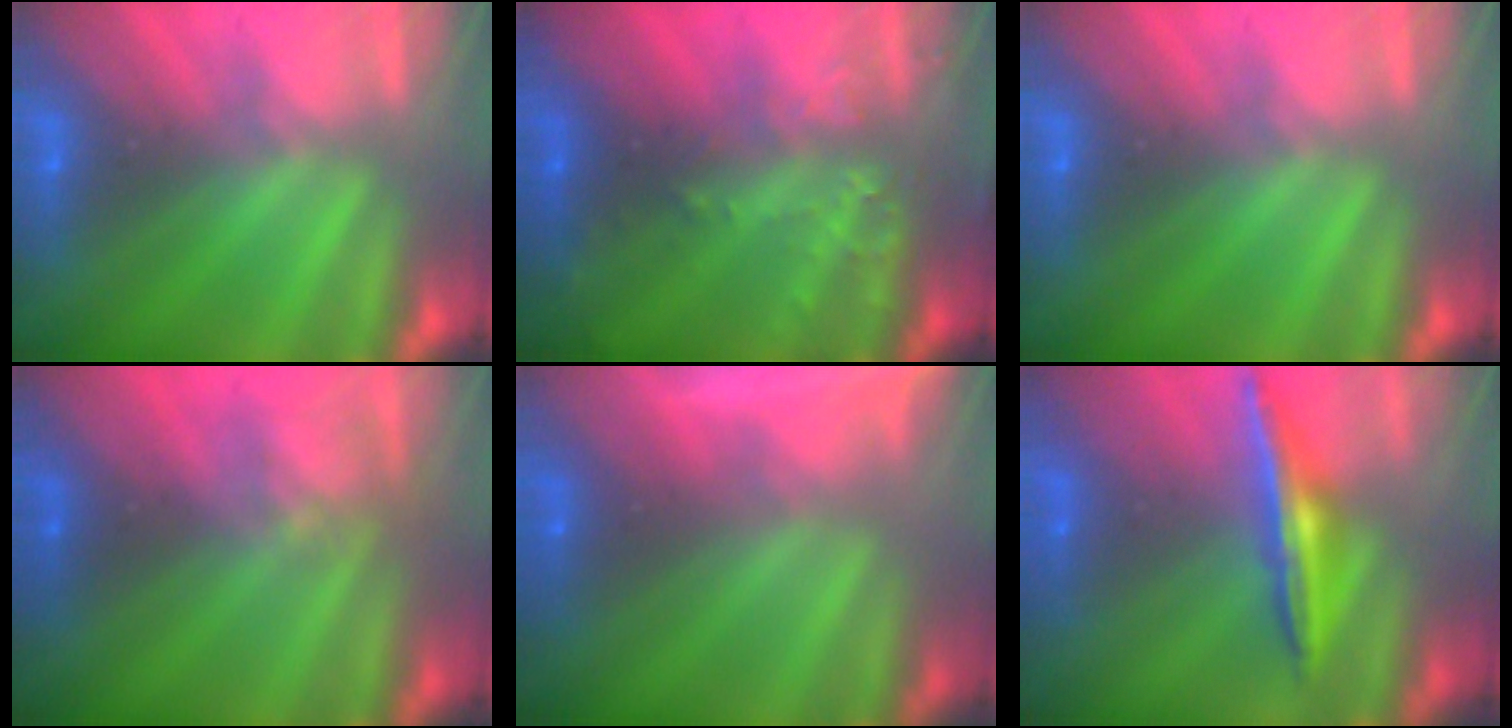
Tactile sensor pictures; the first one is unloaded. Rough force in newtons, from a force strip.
{"total": 2.9}
{"total": 0.0}
{"total": 2.4}
{"total": 7.4}
{"total": 1.5}